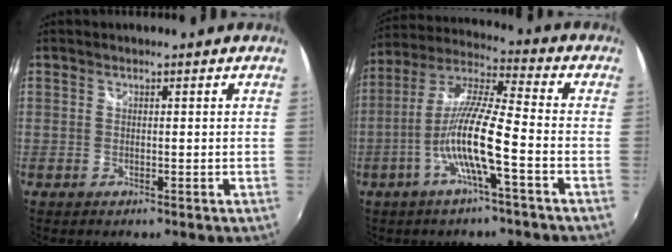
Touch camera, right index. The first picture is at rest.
{"total": 12.0, "force": [-4.4, 0.5, 11.2], "torque": [-0.221, 0.003, -0.088]}